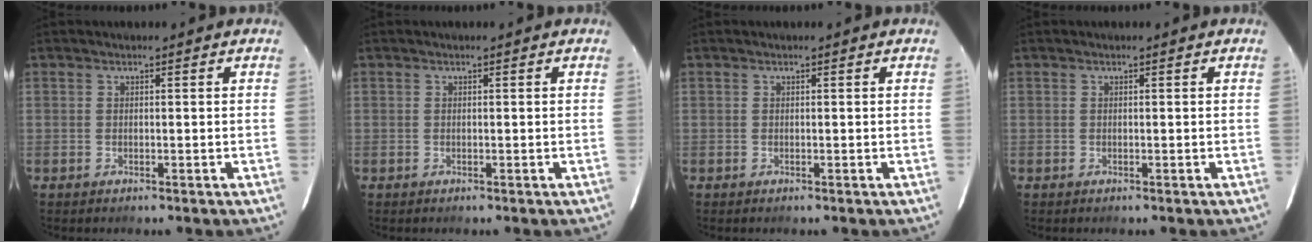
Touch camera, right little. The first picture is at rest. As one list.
[{"total": 0.0}, {"total": 0.0}, {"total": 0.0}]